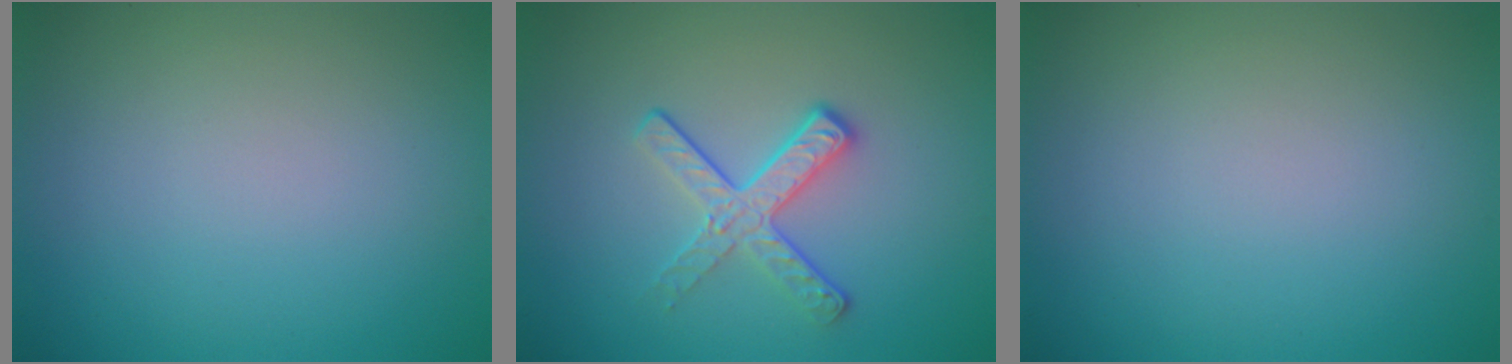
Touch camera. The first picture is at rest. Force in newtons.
{"total": 3.1, "press": 2.6, "slide": 1.8}
{"total": 0.0}